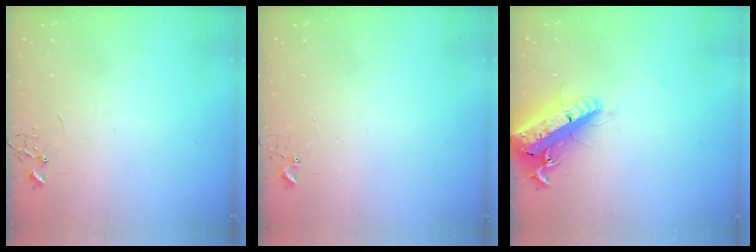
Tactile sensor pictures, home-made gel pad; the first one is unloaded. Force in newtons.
{"total": 2.7, "press": 2.7, "slide": 0.3}
{"total": 23.1, "press": 22.6, "slide": 5.0}